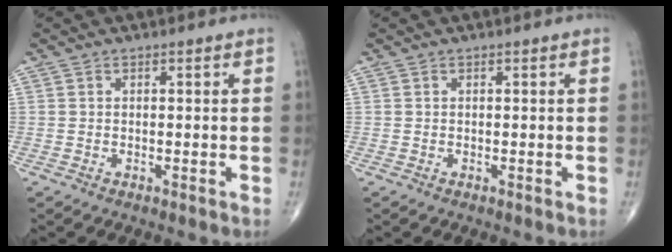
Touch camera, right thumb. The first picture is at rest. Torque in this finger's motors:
{"motor_torque": [0.00, 0.00, -0.02, 0.02, 0.00]}